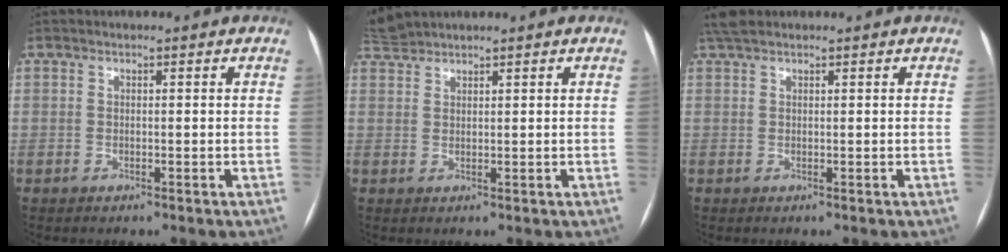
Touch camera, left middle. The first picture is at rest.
{"total": 2.6, "force": [2.6, 0.0, -0.2], "torque": [-0.009, 0.015, 0.059]}
{"total": 2.7, "force": [2.3, 0.8, 1.2], "torque": [-0.028, 0.025, 0.046]}